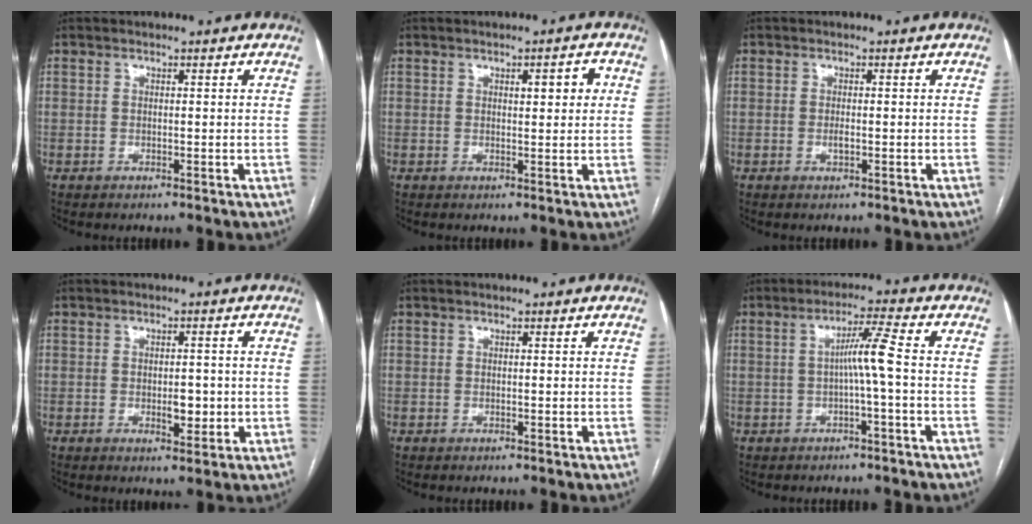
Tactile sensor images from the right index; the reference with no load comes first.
{"total": 2.9, "force": [0.8, 0.9, 2.6], "torque": [-0.034, 0.007, 0.012]}
{"total": 0.9, "force": [-0.2, 0.3, 0.8], "torque": [-0.016, 0.001, -0.001]}
{"total": 3.5, "force": [-0.7, 1.6, 3.0], "torque": [-0.042, 0.002, -0.003]}
{"total": 0.0}
{"total": 4.9, "force": [-0.5, -0.8, 4.8], "torque": [-0.083, 0.014, -0.007]}